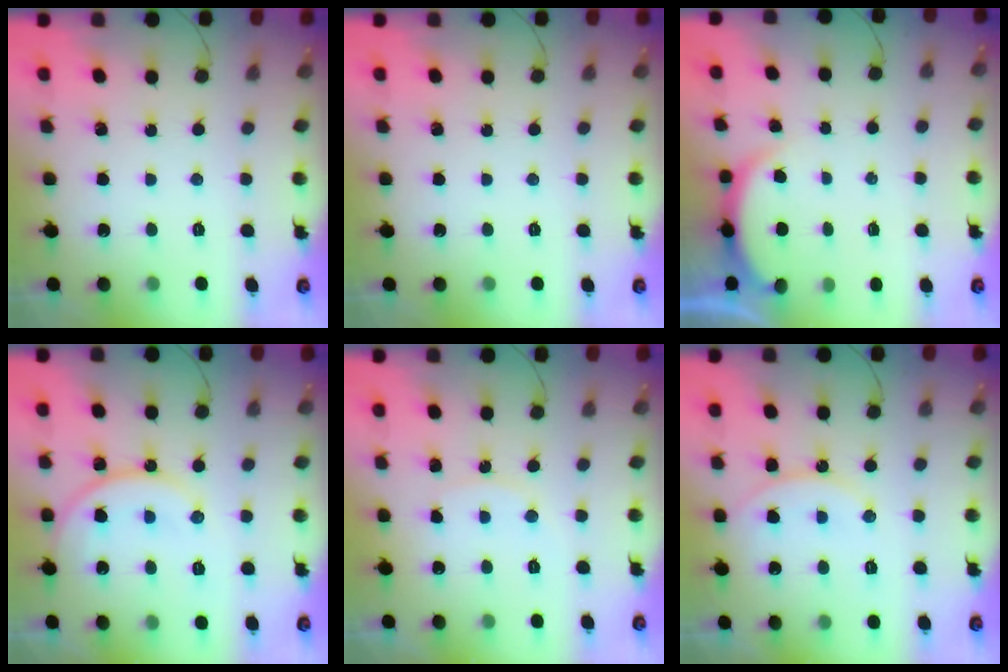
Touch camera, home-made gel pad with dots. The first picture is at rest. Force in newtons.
{"total": 0.0}
{"total": 2.8, "press": 2.7, "slide": 0.6}
{"total": 12.5, "press": 12.5, "slide": 1.2}
{"total": 4.5, "press": 4.5, "slide": 0.6}
{"total": 12.9, "press": 12.9, "slide": 1.0}